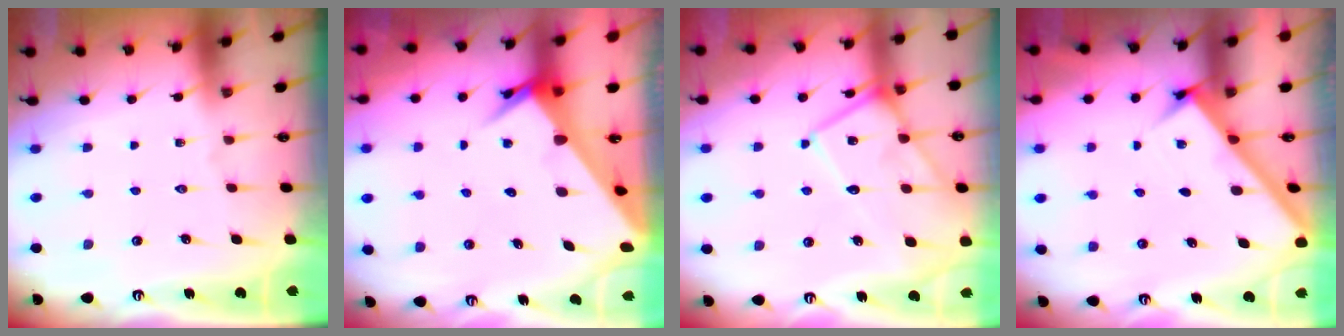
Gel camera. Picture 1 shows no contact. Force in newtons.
{"total": 5.1, "press": 5.1, "slide": 0.3}
{"total": 12.8, "press": 12.8, "slide": 1.1}
{"total": 2.9, "press": 2.9, "slide": 0.1}